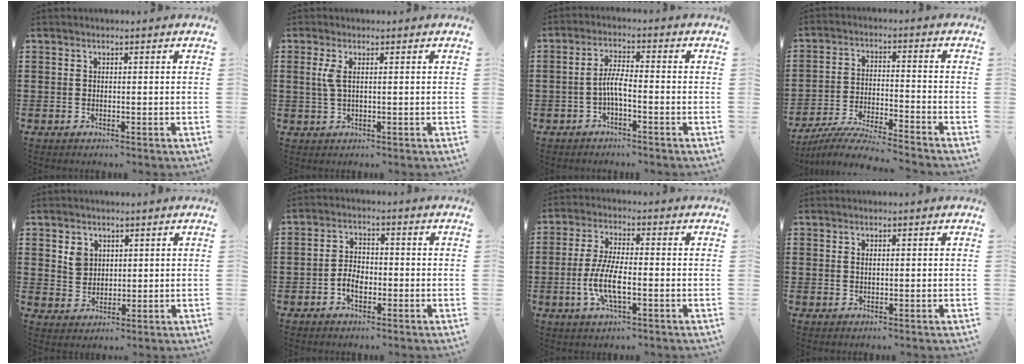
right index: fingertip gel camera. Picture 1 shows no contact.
{"total": 2.5, "force": [0.5, 0.7, 2.3], "torque": [-0.055, 0.000, 0.006]}
{"total": 3.9, "force": [-1.5, 0.7, 3.5], "torque": [-0.080, -0.002, -0.034]}
{"total": 6.3, "force": [-6.0, -0.4, 1.8], "torque": [-0.047, -0.013, -0.120]}
{"total": 3.5, "force": [1.6, 2.8, 1.1], "torque": [-0.025, 0.006, 0.030]}
{"total": 3.6, "force": [-1.4, 2.2, 2.5], "torque": [-0.061, -0.002, -0.031]}
{"total": 7.2, "force": [-2.2, 2.1, 6.5], "torque": [-0.144, -0.011, -0.046]}
{"total": 0.6, "force": [0.0, 0.2, 0.5], "torque": [-0.013, -0.002, 0.001]}